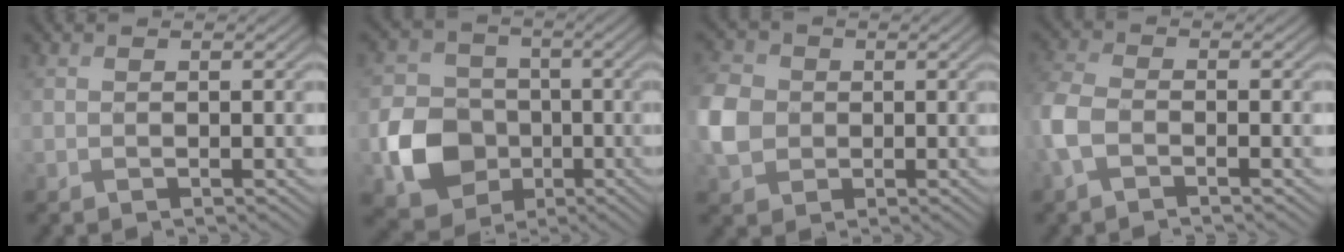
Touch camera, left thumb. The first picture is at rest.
{"total": 8.6, "force": [-3.0, 7.2, 3.6], "torque": [-0.075, -0.014, -0.070]}
{"total": 5.7, "force": [-0.9, 4.9, 2.7], "torque": [-0.079, 0.005, -0.031]}
{"total": 4.4, "force": [-2.5, 2.2, 2.9], "torque": [-0.081, -0.001, -0.065]}